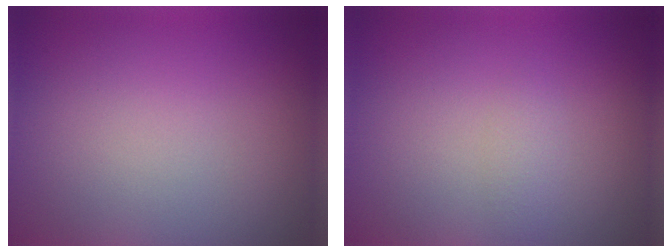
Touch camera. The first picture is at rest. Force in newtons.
{"total": 1.0, "press": 1.0, "slide": 0.0}